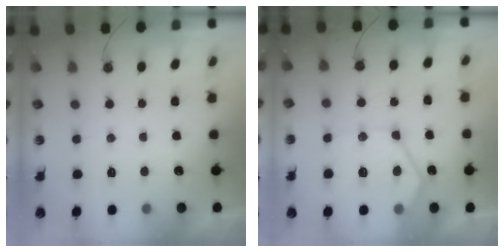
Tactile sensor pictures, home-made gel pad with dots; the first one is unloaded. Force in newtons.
{"total": 13.5, "press": 13.4, "slide": 1.2}